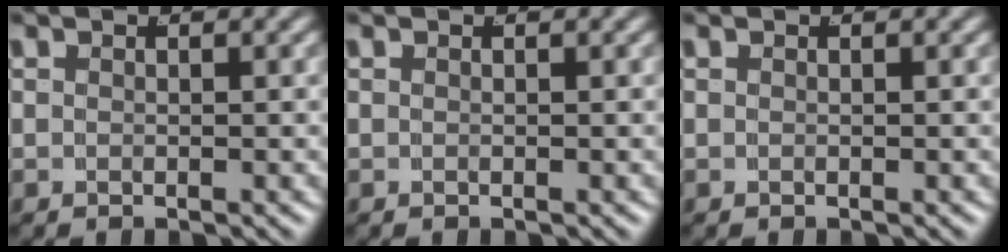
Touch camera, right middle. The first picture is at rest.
{"total": 0.0}
{"total": 0.0}